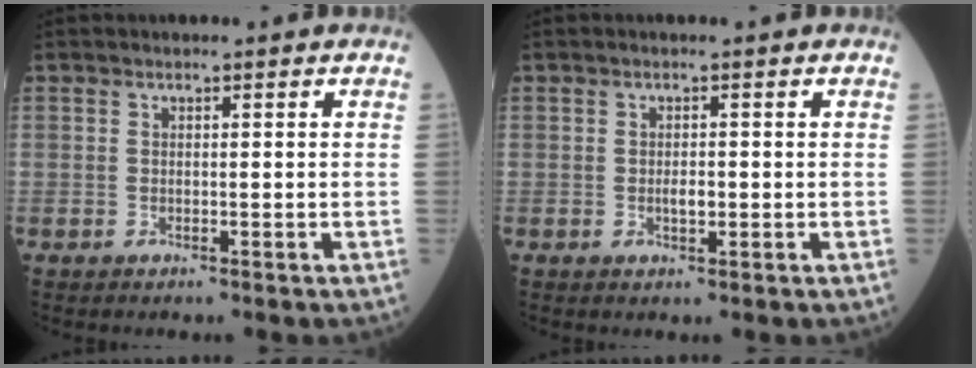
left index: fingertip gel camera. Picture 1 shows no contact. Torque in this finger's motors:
{"motor_torque": [0.42, 0.12, 0.03, 0.01]}